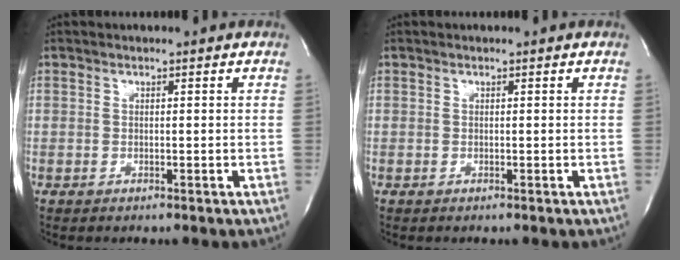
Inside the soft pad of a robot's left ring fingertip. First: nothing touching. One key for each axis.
{"total": 0.0}